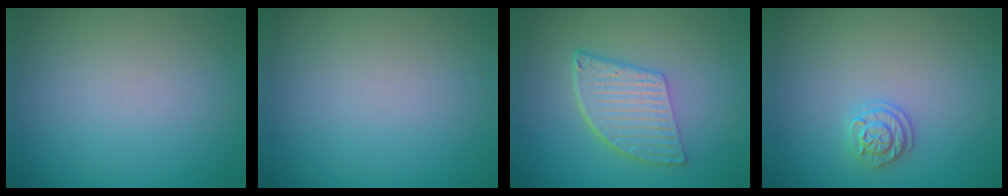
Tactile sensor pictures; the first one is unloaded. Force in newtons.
{"total": 0.0}
{"total": 6.1, "press": 4.3, "slide": 4.3}
{"total": 1.8, "press": 1.8, "slide": 0.5}